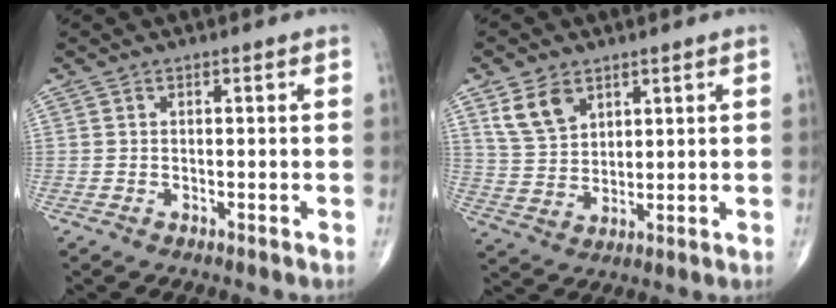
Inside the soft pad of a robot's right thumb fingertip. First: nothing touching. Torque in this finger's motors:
{"motor_torque": [-0.65, 0.87, 0.09, -0.05, 0.12]}